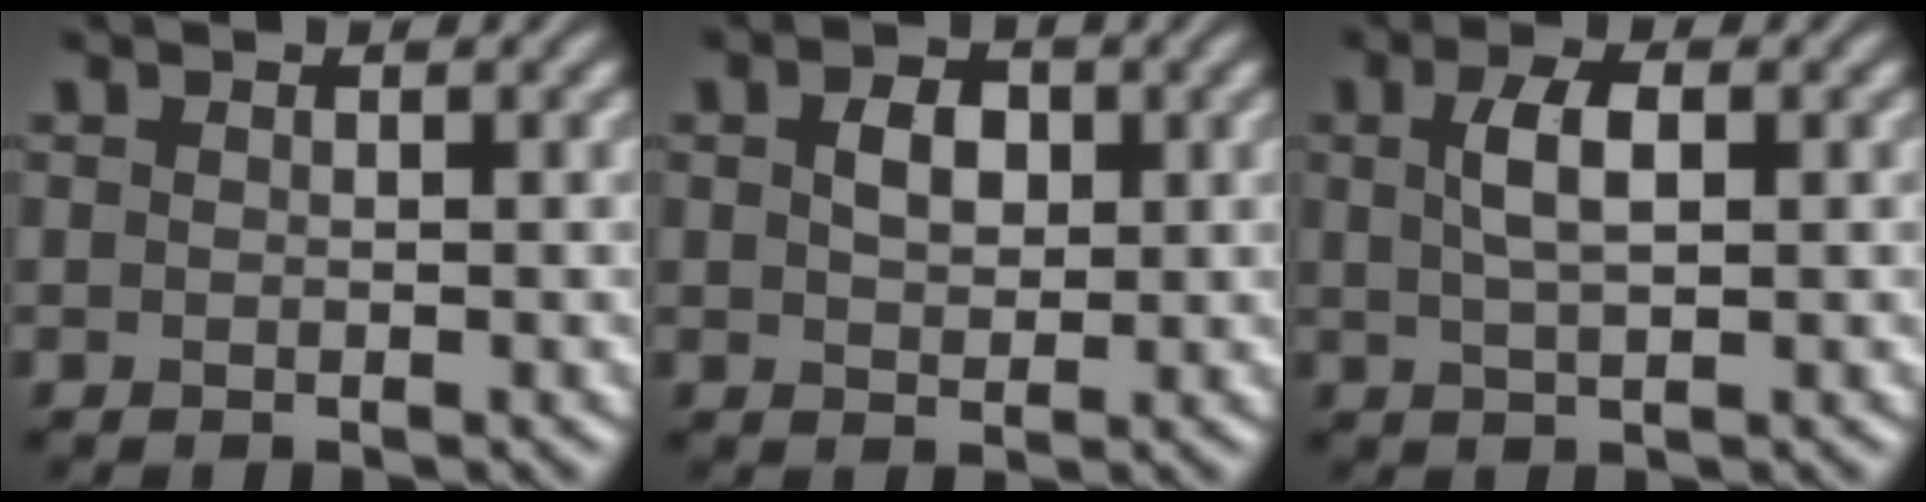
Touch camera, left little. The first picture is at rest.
{"total": 2.7, "force": [0.6, 1.9, 1.9], "torque": [-0.040, 0.003, 0.011]}
{"total": 3.2, "force": [0.8, 1.2, 2.8], "torque": [-0.058, 0.007, 0.015]}